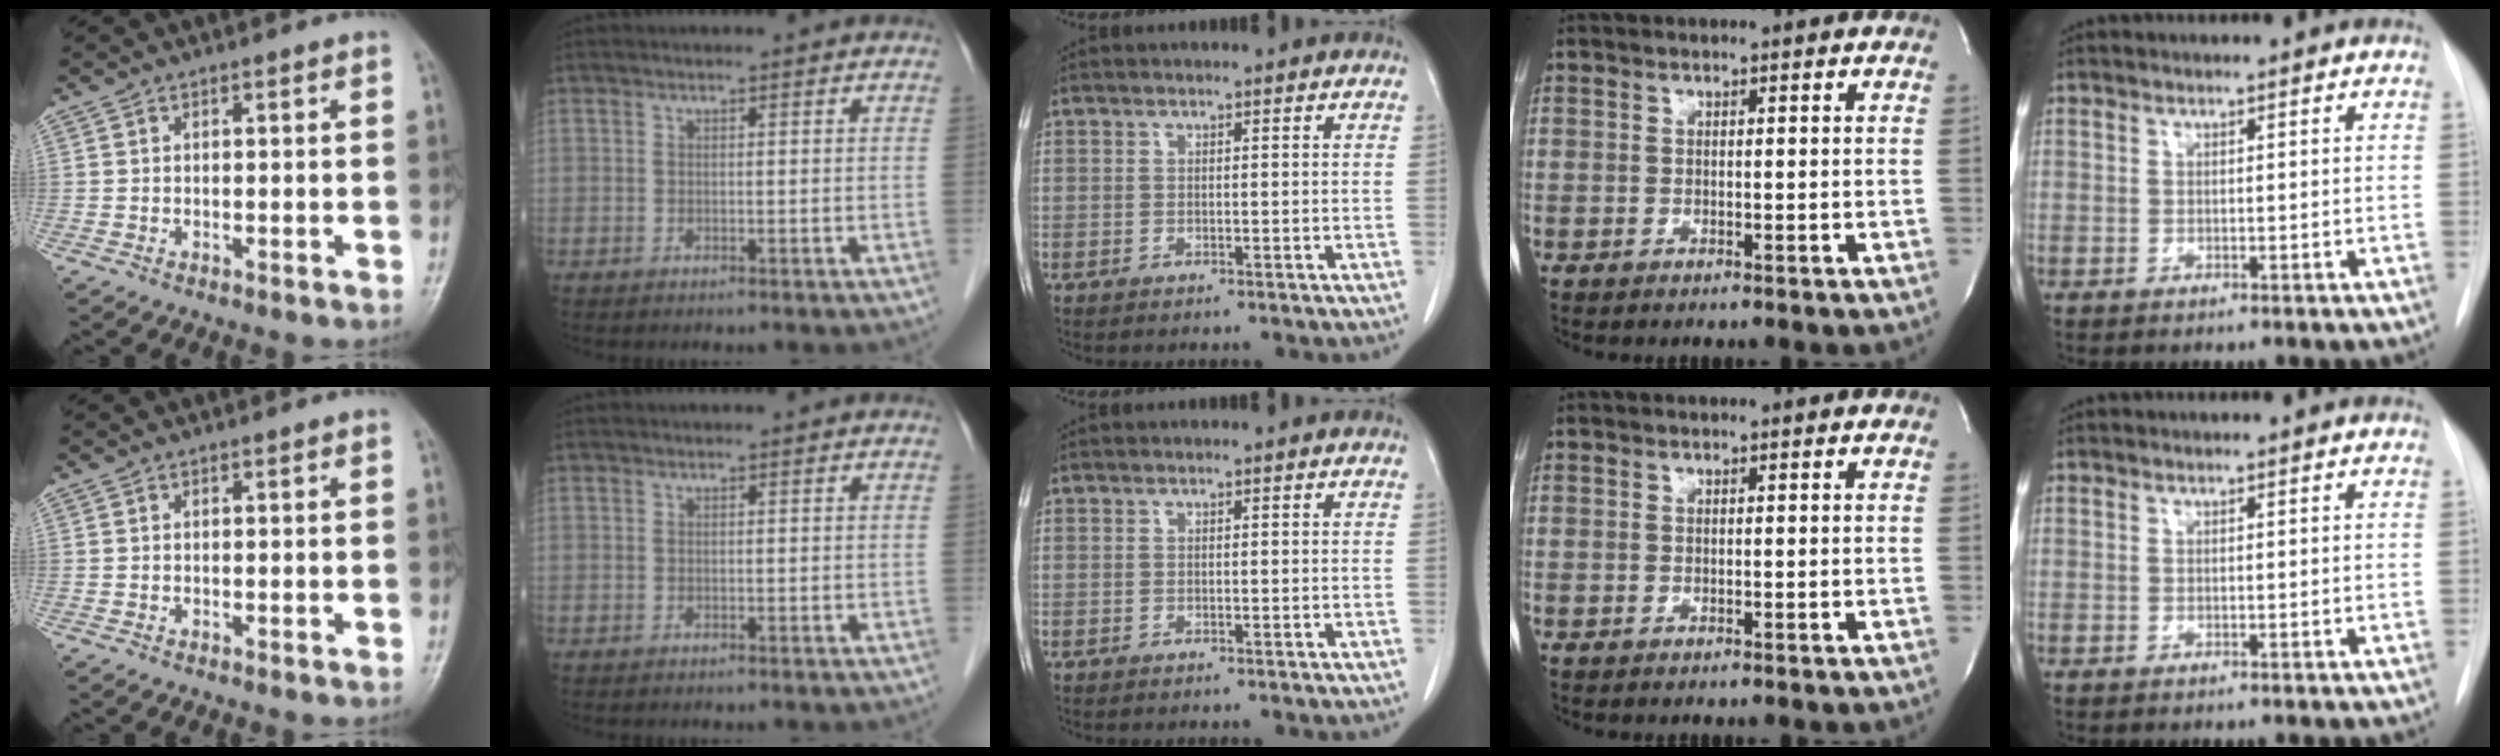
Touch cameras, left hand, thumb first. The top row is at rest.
{}